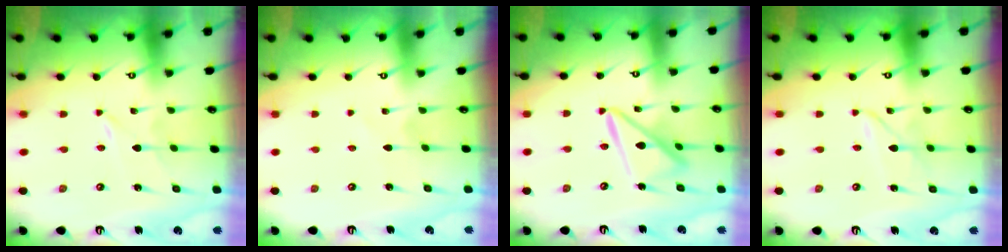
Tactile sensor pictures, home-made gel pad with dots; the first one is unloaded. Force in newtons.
{"total": 2.3, "press": 2.3, "slide": 0.1}
{"total": 14.0, "press": 13.9, "slide": 1.3}
{"total": 1.8, "press": 1.8, "slide": 0.2}